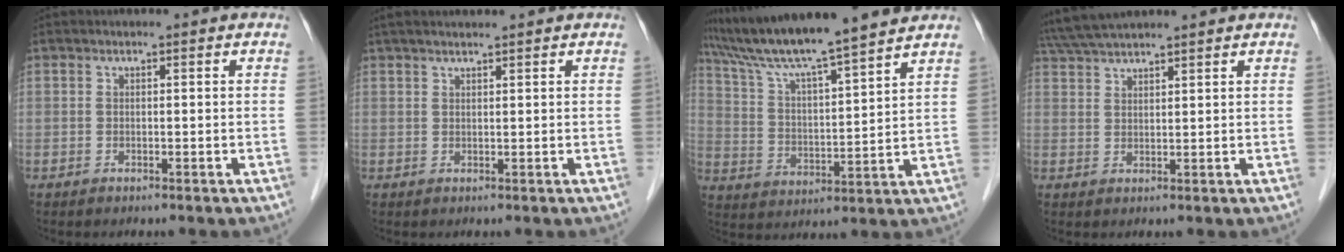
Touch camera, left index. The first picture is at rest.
{"total": 4.8, "force": [4.1, 0.2, 2.5], "torque": [-0.035, 0.030, 0.070]}
{"total": 15.3, "force": [13.6, -0.9, 7.1], "torque": [-0.135, 0.015, 0.229]}
{"total": 7.7, "force": [7.1, 0.1, 3.1], "torque": [-0.063, 0.039, 0.129]}